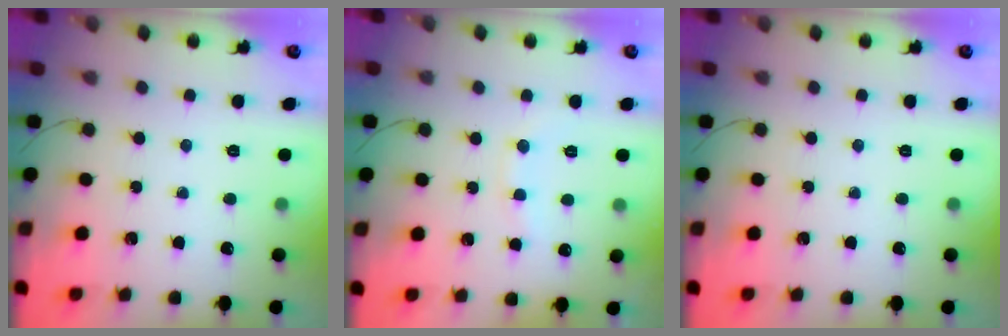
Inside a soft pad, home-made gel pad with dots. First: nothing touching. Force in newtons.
{"total": 7.7, "press": 7.5, "slide": 1.6}
{"total": 0.0}